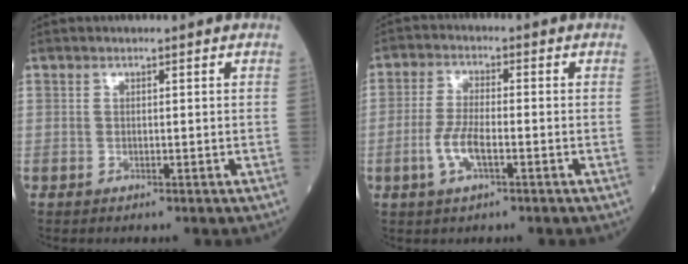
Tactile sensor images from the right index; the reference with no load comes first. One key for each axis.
{"total": 5.6, "fx": -1.9, "fy": 1.5, "fz": 5.0, "tx": -0.110, "ty": -0.001, "tz": -0.037}